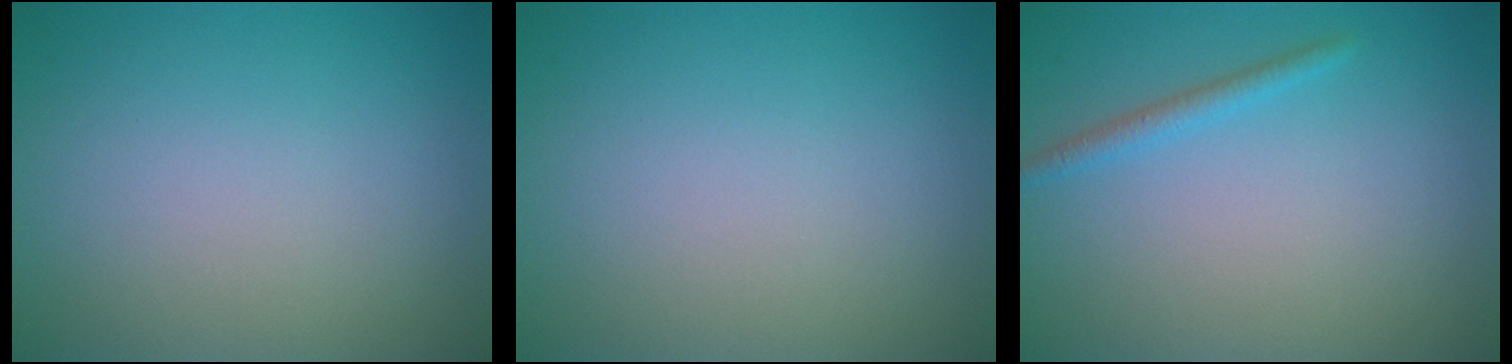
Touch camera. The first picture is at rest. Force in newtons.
{"total": 0.0}
{"total": 1.4, "press": 1.4, "slide": 0.1}